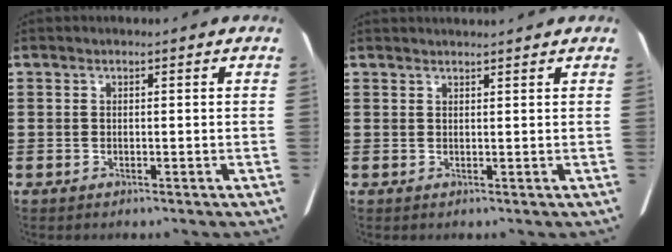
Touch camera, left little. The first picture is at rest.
{"total": 1.2, "force": [1.2, -0.1, 0.2], "torque": [0.003, -0.003, 0.020]}